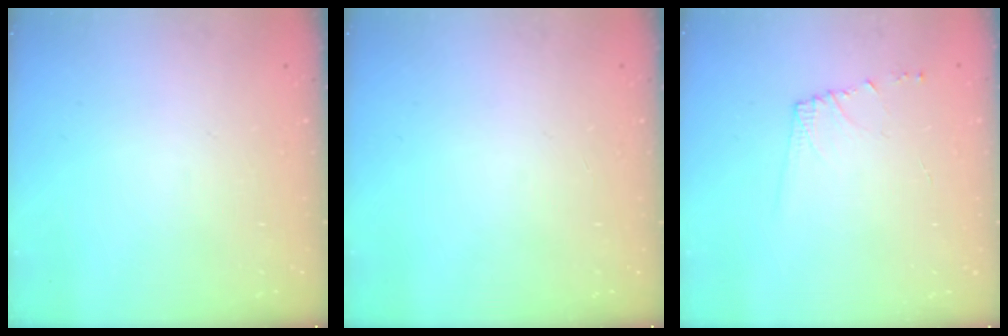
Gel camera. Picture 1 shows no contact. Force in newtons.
{"total": 0.0}
{"total": 5.8, "press": 5.8, "slide": 0.6}